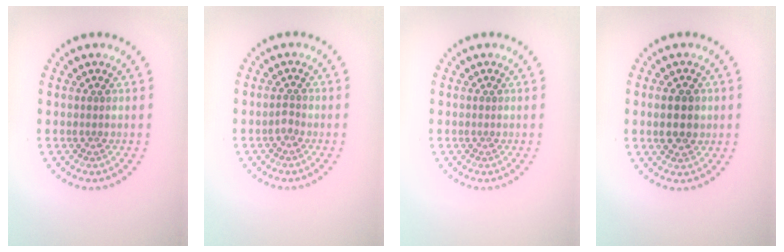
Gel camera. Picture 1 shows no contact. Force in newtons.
{"total": 0.7, "press": 0.6, "slide": 0.4}
{"total": 0.0}
{"total": 2.7, "press": 2.7, "slide": 0.2}